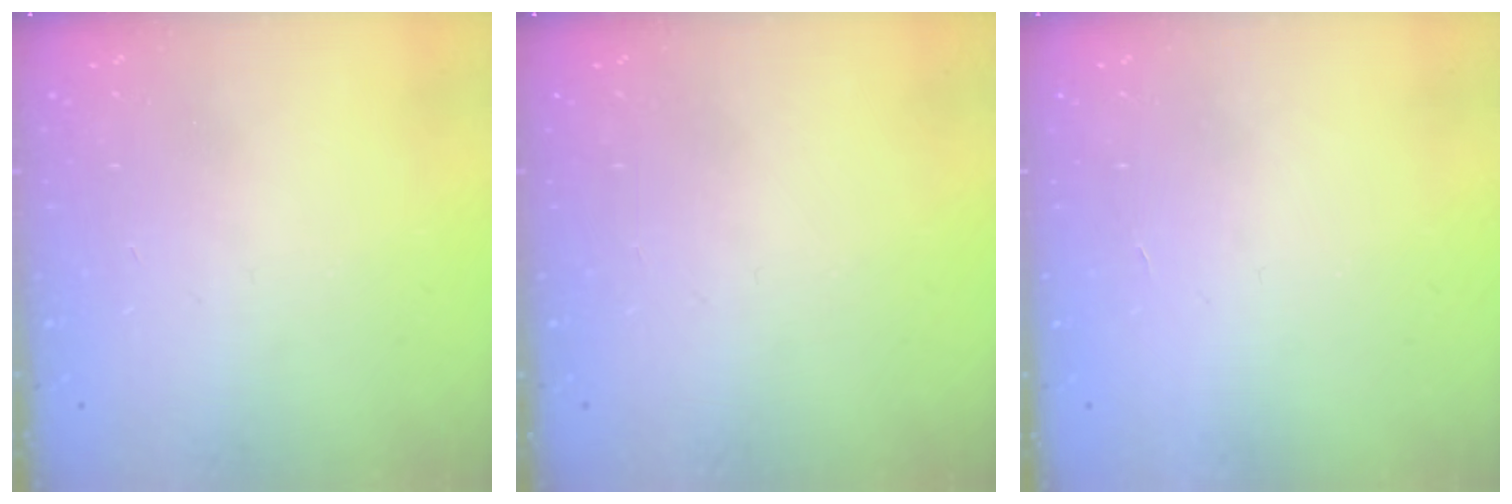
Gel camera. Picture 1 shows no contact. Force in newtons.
{"total": 0.0}
{"total": 1.8, "press": 1.8, "slide": 0.1}